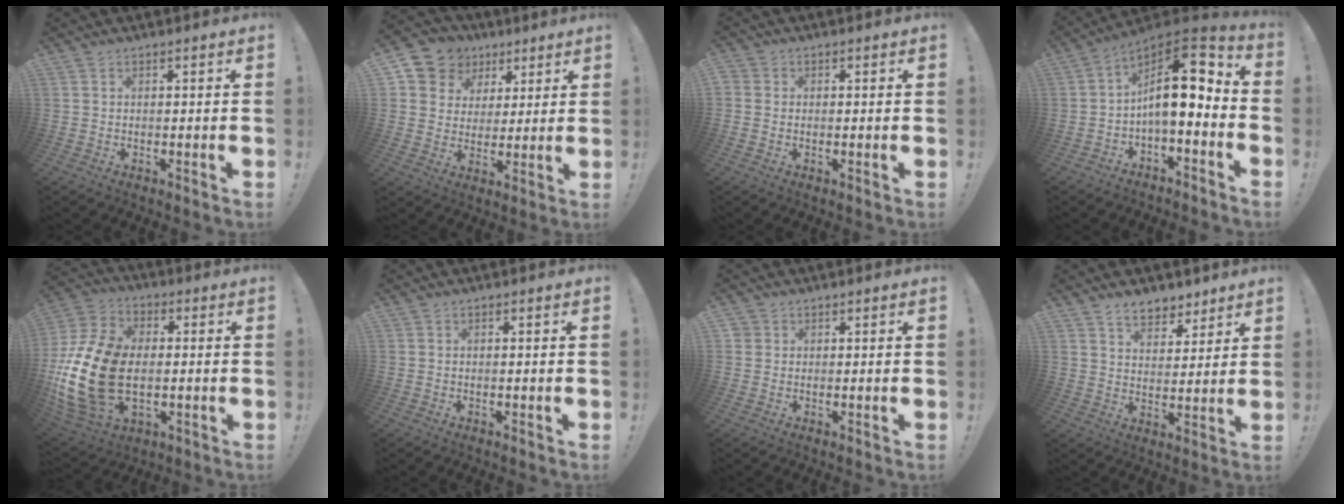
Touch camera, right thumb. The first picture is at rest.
{"total": 9.4, "force": [4.4, 8.0, 2.0], "torque": [-0.034, -0.030, 0.090]}
{"total": 1.1, "force": [0.0, 1.0, 0.4], "torque": [-0.012, 0.007, 0.001]}
{"total": 14.0, "force": [1.8, 6.3, 12.3], "torque": [-0.197, -0.009, 0.031]}
{"total": 22.5, "force": [-2.8, 15.4, 16.2], "torque": [-0.318, 0.028, -0.038]}
{"total": 0.0}
{"total": 1.6, "force": [0.6, 1.4, 0.4], "torque": [-0.004, -0.001, 0.009]}
{"total": 7.8, "force": [5.9, 4.5, 2.4], "torque": [-0.028, -0.040, 0.110]}